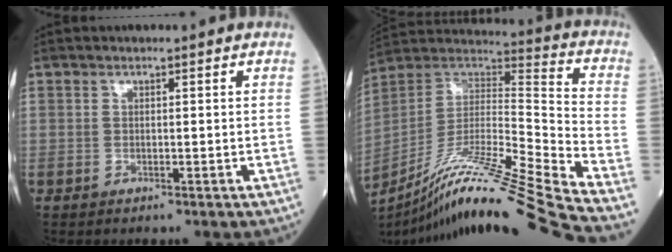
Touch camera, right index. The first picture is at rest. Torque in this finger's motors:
{"motor_torque": [-0.44, -0.72, 0.19, 0.06]}